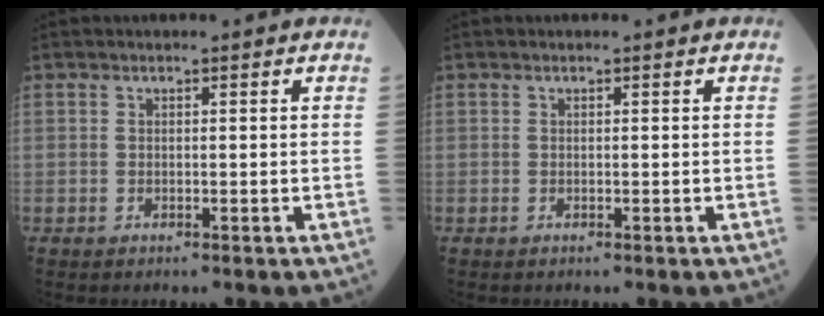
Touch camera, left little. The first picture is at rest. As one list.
[{"total": 0.0}]